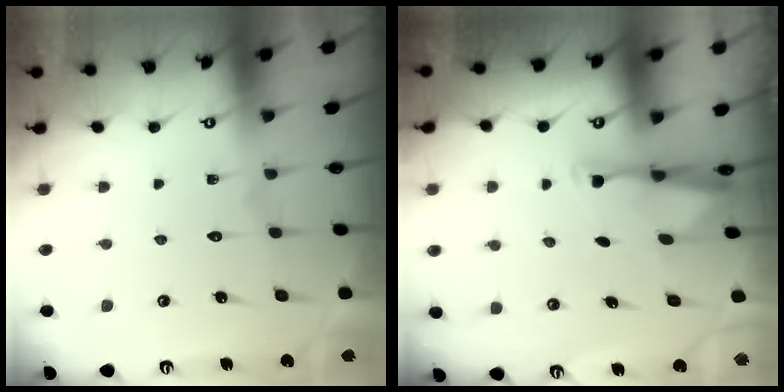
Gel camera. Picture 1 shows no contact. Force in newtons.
{"total": 2.9, "press": 2.9, "slide": 0.6}